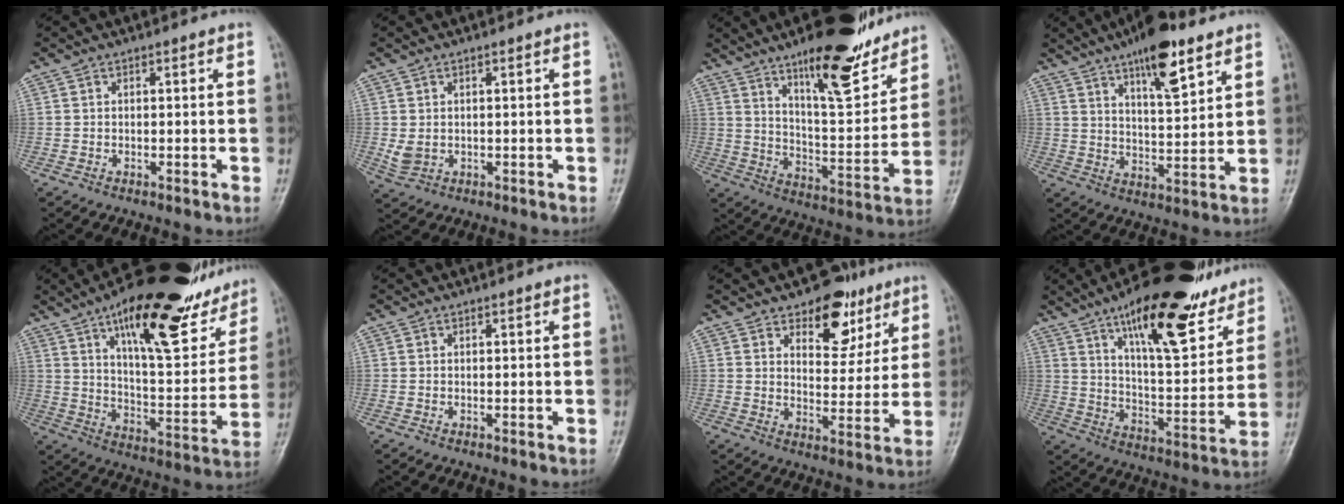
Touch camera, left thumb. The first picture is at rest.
{"total": 3.2, "force": [0.3, 2.3, 2.1], "torque": [-0.038, -0.006, 0.013]}
{"total": 19.2, "force": [13.3, 5.3, 12.7], "torque": [-0.151, -0.081, 0.213]}
{"total": 13.2, "force": [8.2, 4.0, 9.5], "torque": [-0.129, -0.042, 0.131]}
{"total": 27.3, "force": [16.6, 9.5, 19.5], "torque": [-0.237, -0.045, 0.252]}
{"total": 0.0}
{"total": 11.2, "force": [6.7, 6.4, 6.2], "torque": [-0.044, -0.035, 0.099]}
{"total": 23.5, "force": [15.3, 7.9, 16.0], "torque": [-0.201, -0.062, 0.240]}